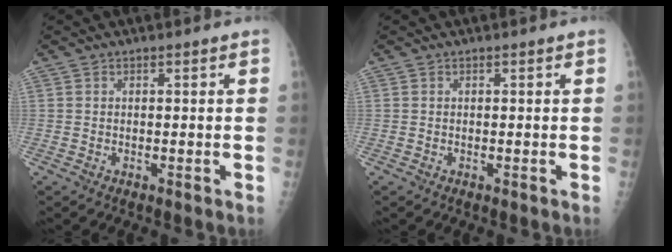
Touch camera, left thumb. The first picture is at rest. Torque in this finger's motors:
{"motor_torque": [0.07, 0.09, -0.01, 0.00, 0.02]}